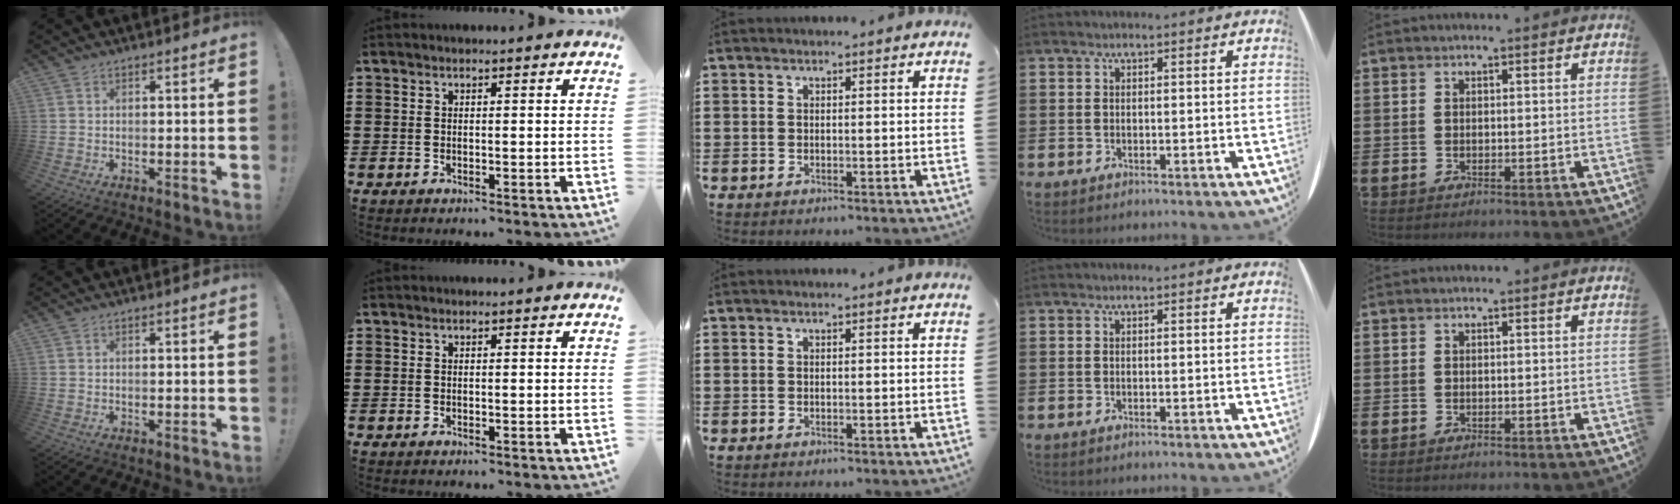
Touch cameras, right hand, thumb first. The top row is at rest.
{}